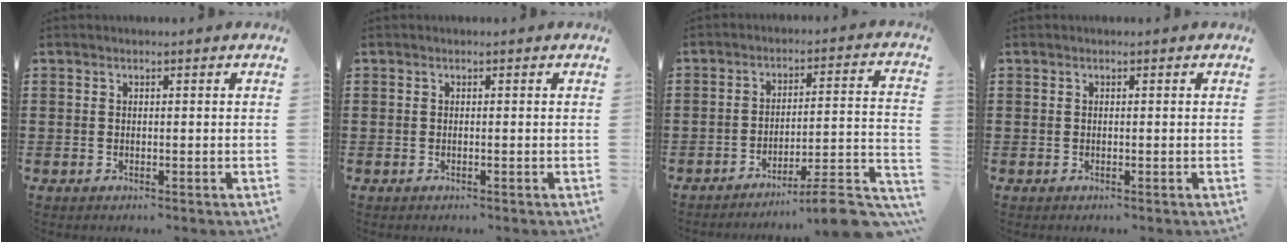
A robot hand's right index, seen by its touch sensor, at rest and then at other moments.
{"total": 0.0}
{"total": 7.8, "force": [-6.6, -0.1, 4.2], "torque": [-0.058, -0.007, -0.126]}
{"total": 0.0}